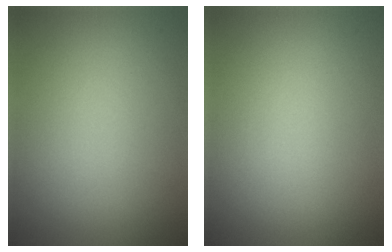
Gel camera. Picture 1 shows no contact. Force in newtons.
{"total": 0.0}